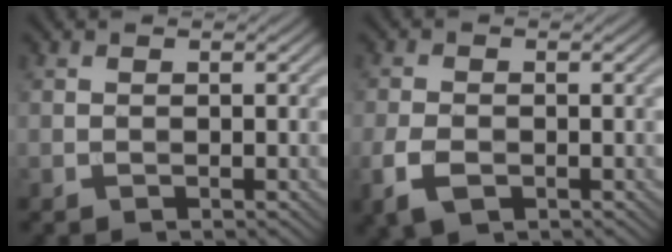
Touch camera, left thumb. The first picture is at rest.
{"total": 3.7, "force": [-1.6, 2.1, 2.6], "torque": [-0.068, -0.008, -0.035]}